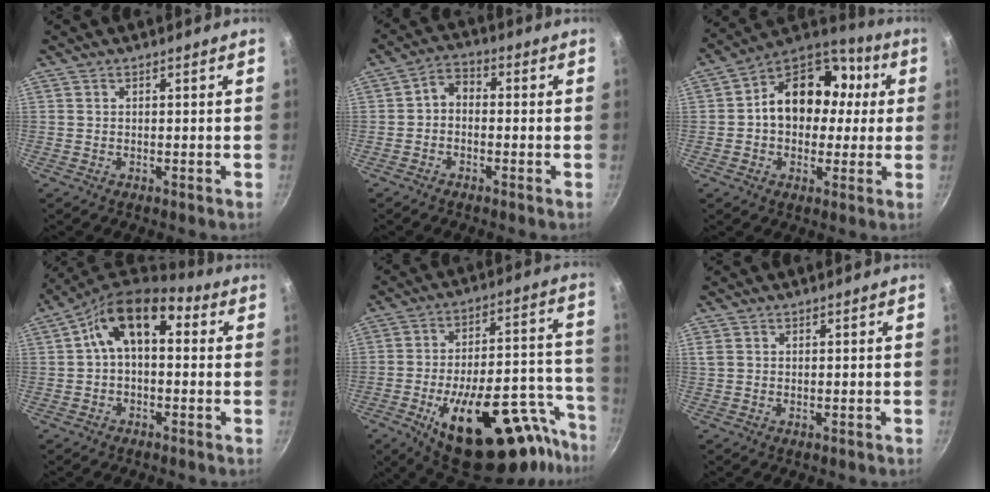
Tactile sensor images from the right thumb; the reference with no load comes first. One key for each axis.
{"total": 3.8, "fx": -0.9, "fy": 2.7, "fz": 2.5, "tx": -0.043, "ty": 0.019, "tz": -0.027}
{"total": 17.3, "fx": 1.5, "fy": 13.6, "fz": 10.6, "tx": -0.123, "ty": 0.041, "tz": 0.008}
{"total": 11.5, "fx": 2.2, "fy": 6.9, "fz": 8.9, "tx": -0.133, "ty": 0.033, "tz": 0.015}
{"total": 29.2, "fx": -16.3, "fy": 12.3, "fz": 20.9, "tx": -0.222, "ty": 0.081, "tz": -0.230}
{"total": 1.3, "fx": 0.6, "fy": 1.0, "fz": 0.7, "tx": -0.012, "ty": 0.002, "tz": 0.012}